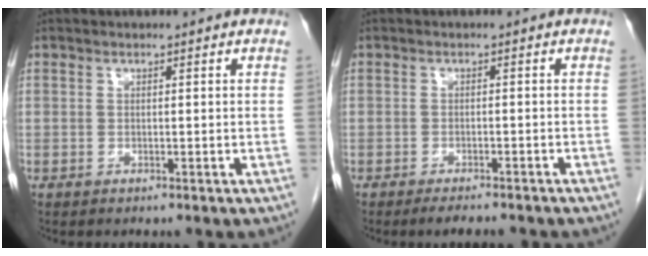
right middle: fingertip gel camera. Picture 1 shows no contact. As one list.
[{"total": 5.5, "force": [-4.7, 1.0, 2.7], "torque": [-0.030, -0.006, -0.060]}]